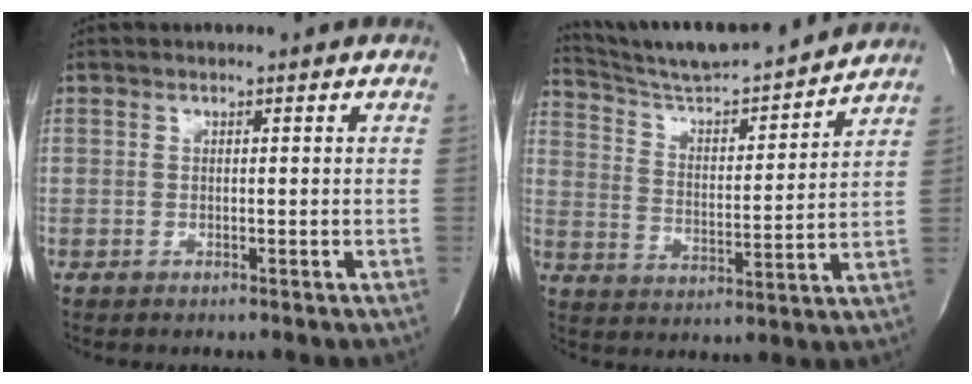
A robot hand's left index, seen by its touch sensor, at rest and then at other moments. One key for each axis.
{"total": 16.1, "fx": 15.2, "fy": 0.5, "fz": 5.2, "tx": -0.095, "ty": -0.009, "tz": 0.245}